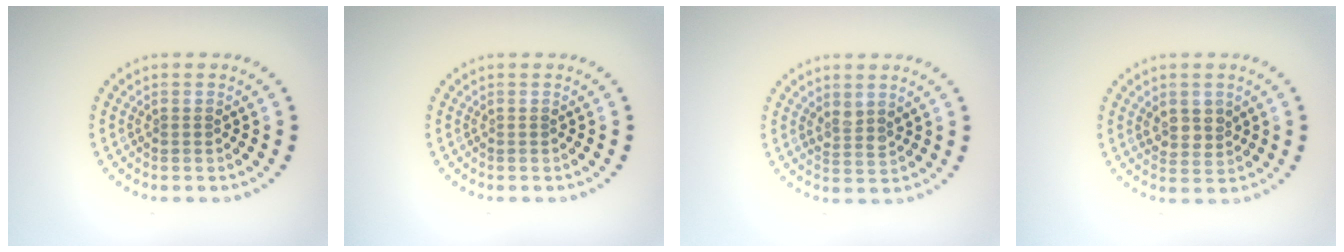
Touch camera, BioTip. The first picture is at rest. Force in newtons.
{"total": 0.0}
{"total": 1.5, "press": 1.2, "slide": 0.9}
{"total": 2.3, "press": 2.1, "slide": 1.0}